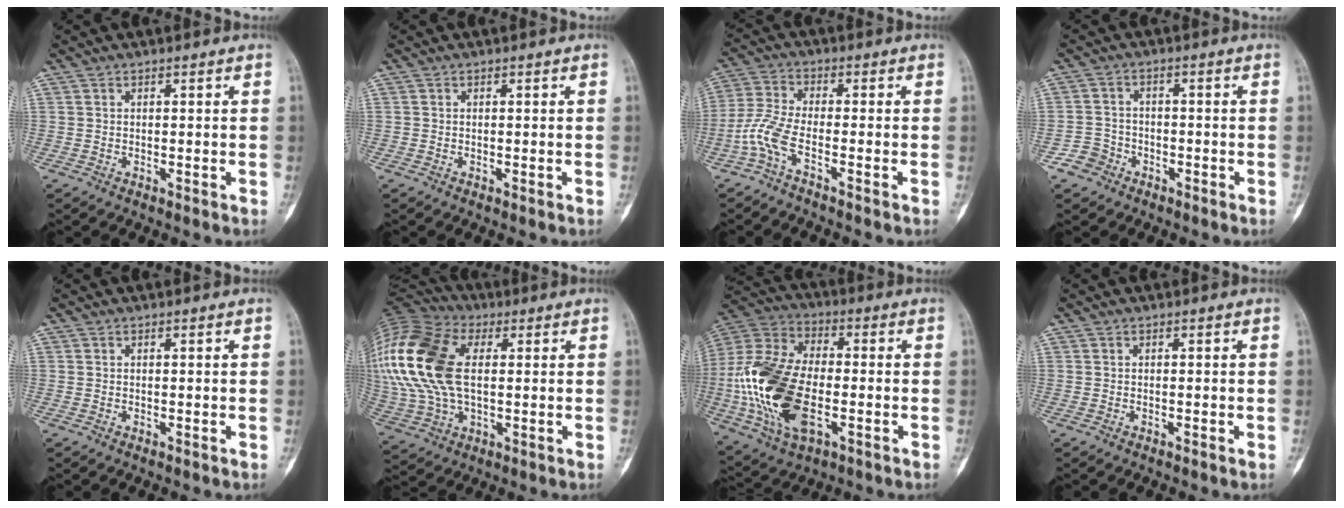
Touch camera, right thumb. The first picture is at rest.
{"total": 0.0}
{"total": 6.2, "force": [-3.1, 1.5, 5.2], "torque": [-0.135, 0.019, -0.072]}
{"total": 4.0, "force": [-2.4, 3.2, 0.1], "torque": [0.013, 0.021, -0.048]}
{"total": 0.0}
{"total": 23.8, "force": [3.5, 14.2, 18.8], "torque": [-0.439, 0.010, 0.061]}
{"total": 22.4, "force": [-3.8, 12.1, 18.5], "torque": [-0.392, 0.007, -0.067]}
{"total": 0.0}